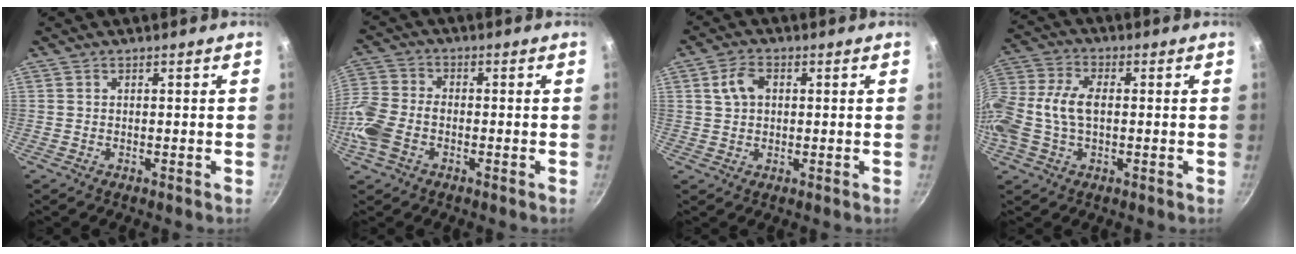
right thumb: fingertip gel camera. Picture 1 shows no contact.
{"total": 11.3, "force": [-3.9, 7.5, 7.4], "torque": [-0.165, 0.023, -0.097]}
{"total": 5.0, "force": [1.1, 3.4, 3.4], "torque": [-0.053, 0.008, 0.017]}
{"total": 11.1, "force": [-0.5, 6.7, 8.8], "torque": [-0.186, 0.024, -0.024]}